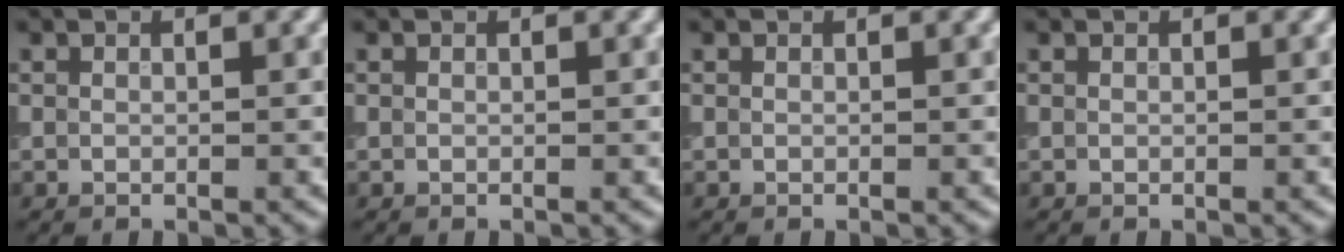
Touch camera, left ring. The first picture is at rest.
{"total": 0.0}
{"total": 0.0}
{"total": 0.0}